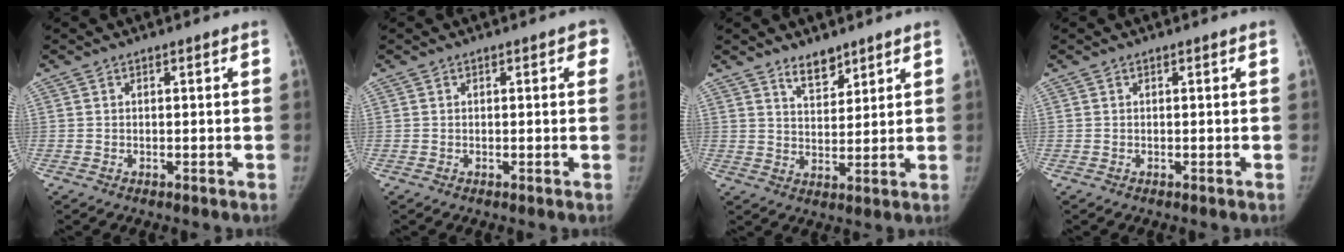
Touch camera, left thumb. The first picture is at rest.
{"total": 2.2, "force": [0.8, 1.1, 1.7], "torque": [-0.002, 0.002, 0.002]}
{"total": 5.0, "force": [4.0, 2.3, 2.0], "torque": [-0.013, -0.034, 0.072]}
{"total": 0.0}